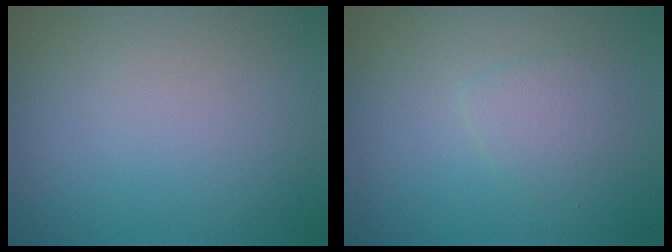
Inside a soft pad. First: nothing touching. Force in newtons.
{"total": 1.8, "press": 1.8, "slide": 0.0}